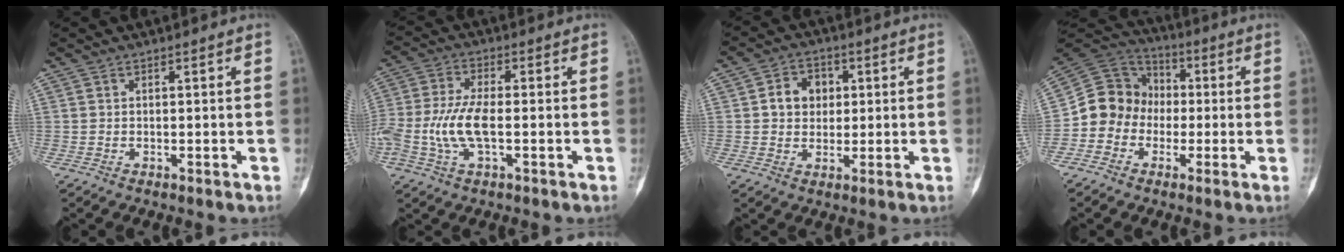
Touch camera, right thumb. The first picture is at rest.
{"total": 9.6, "force": [-1.8, 4.0, 8.5], "torque": [-0.201, 0.013, -0.037]}
{"total": 6.5, "force": [1.1, 5.3, 3.5], "torque": [-0.028, 0.005, 0.014]}
{"total": 11.0, "force": [-2.3, 10.2, 3.6], "torque": [-0.035, 0.054, -0.054]}